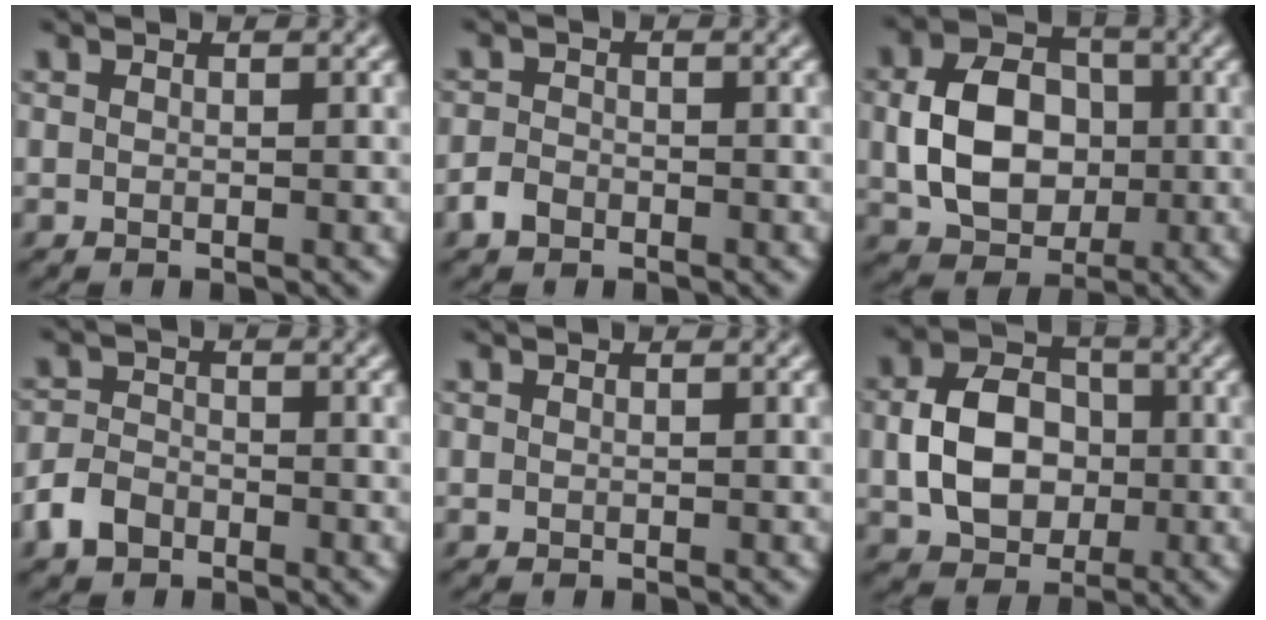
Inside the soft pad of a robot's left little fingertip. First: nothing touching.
{"total": 1.7, "force": [-1.2, 1.1, 0.6], "torque": [-0.009, 0.002, -0.029]}
{"total": 7.4, "force": [-0.4, 5.6, 4.8], "torque": [-0.096, 0.003, -0.008]}
{"total": 2.9, "force": [-1.9, 1.9, 1.2], "torque": [-0.025, 0.002, -0.045]}
{"total": 0.0}
{"total": 6.7, "force": [-0.7, 5.1, 4.3], "torque": [-0.084, 0.004, -0.016]}